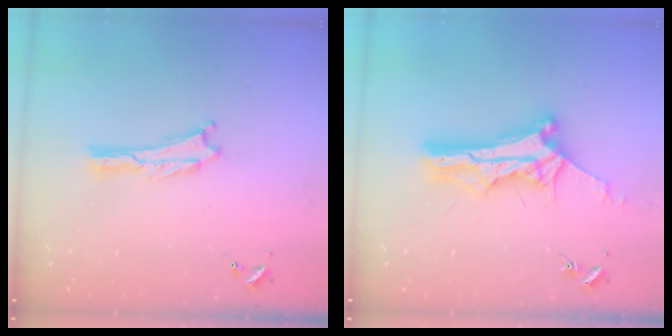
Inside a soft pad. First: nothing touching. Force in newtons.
{"total": 9.2, "press": 9.2, "slide": 0.4}